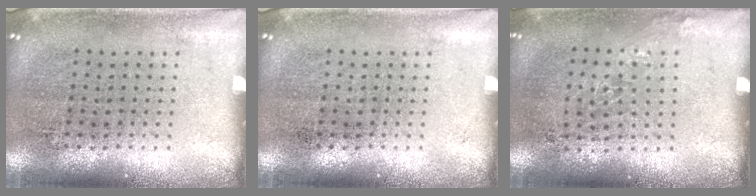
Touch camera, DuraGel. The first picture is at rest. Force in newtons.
{"total": 0.0}
{"total": 1.0, "press": 0.8, "slide": 0.6}